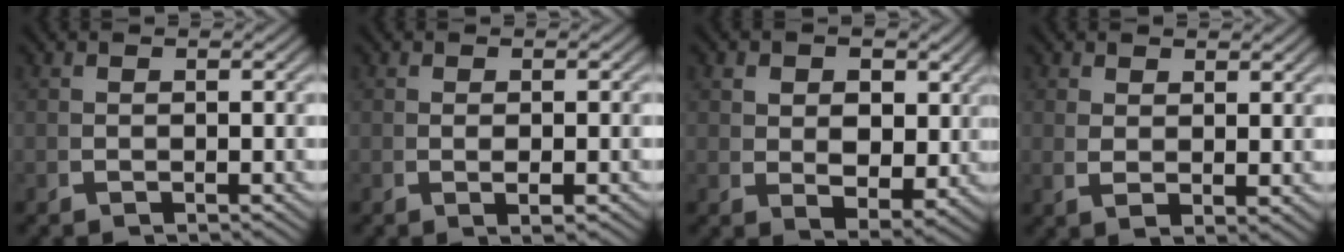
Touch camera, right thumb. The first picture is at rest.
{"total": 1.2, "force": [-0.1, 0.4, 1.2], "torque": [-0.022, 0.003, -0.001]}
{"total": 5.0, "force": [1.3, 3.6, 3.3], "torque": [-0.052, -0.026, 0.033]}
{"total": 1.8, "force": [1.4, 0.3, 1.1], "torque": [-0.015, -0.001, 0.031]}